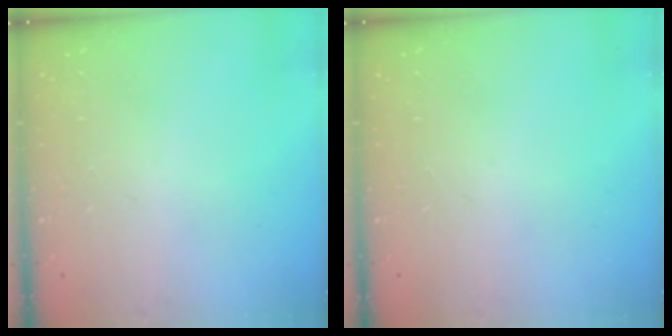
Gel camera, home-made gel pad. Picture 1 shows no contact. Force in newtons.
{"total": 0.0}